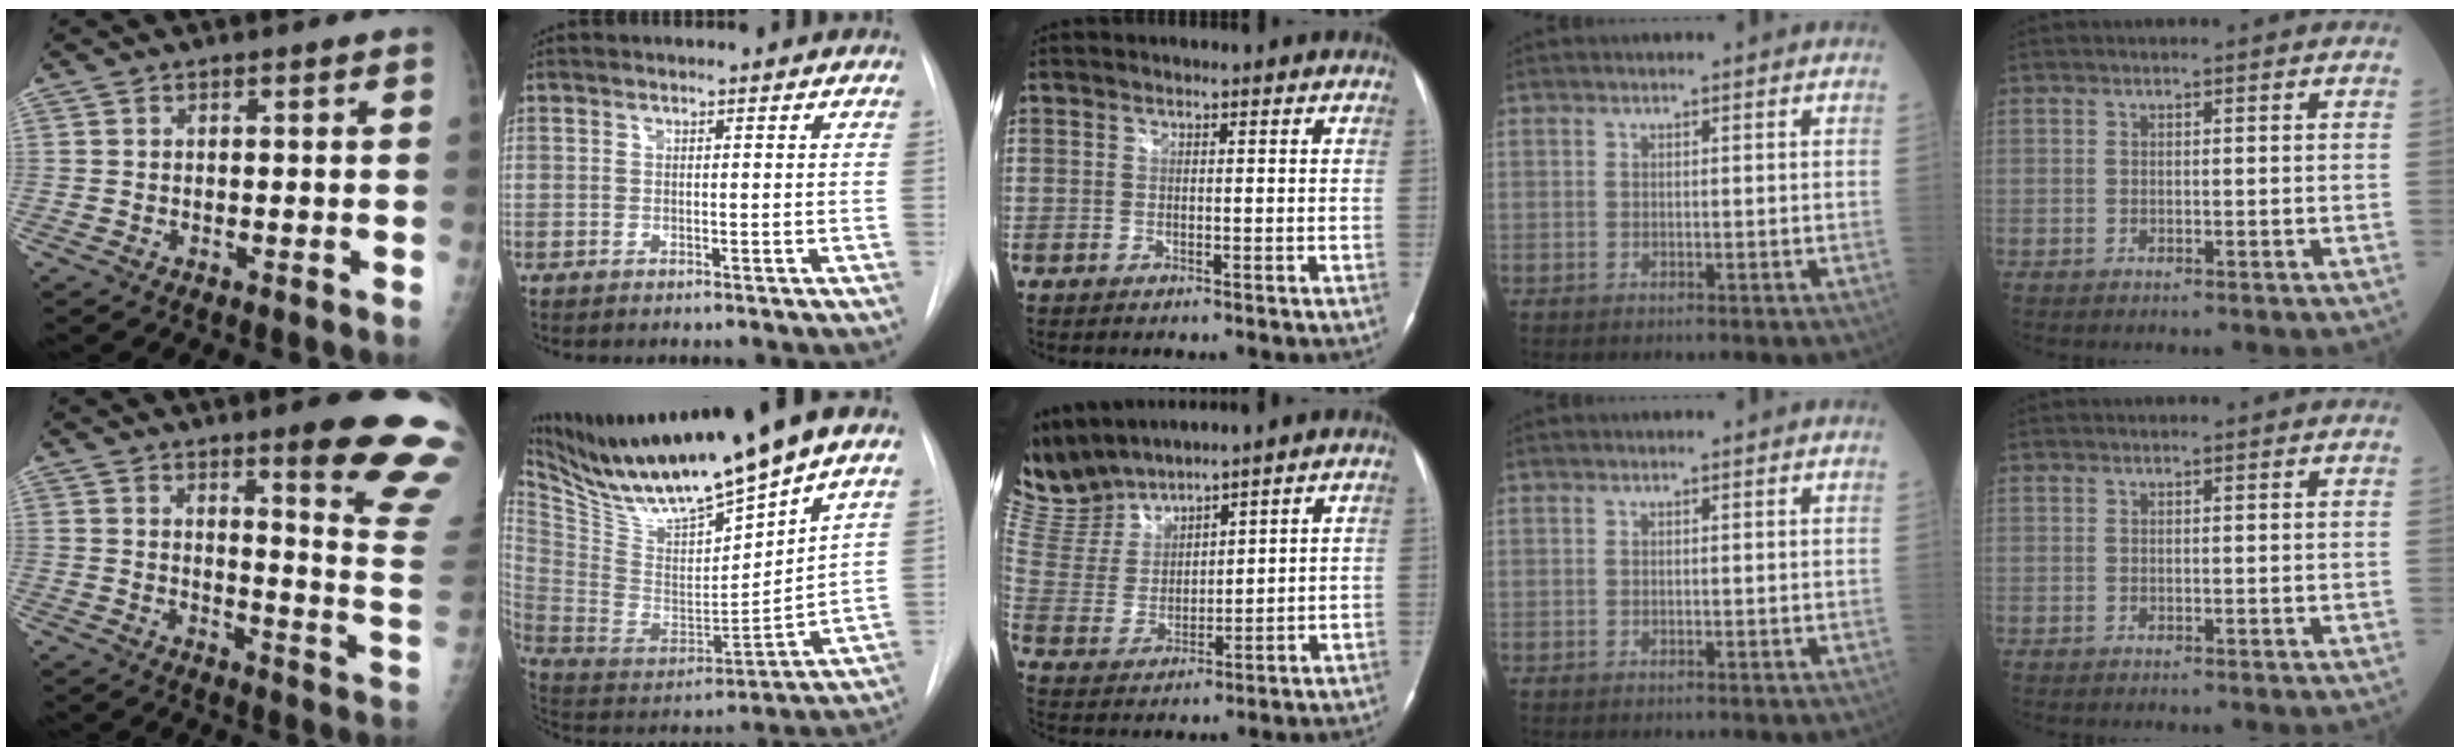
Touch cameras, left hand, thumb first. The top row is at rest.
{"thumb": {"total": 17.0, "force": [11.2, 1.5, 12.7], "torque": [-0.126, -0.081, 0.141]}, "index": {"total": 20.0, "force": [16.3, 0.9, 11.6], "torque": [-0.213, -0.011, 0.304]}, "middle": {"total": 11.7, "force": [11.3, 1.7, 2.4], "torque": [-0.077, 0.011, 0.248]}}